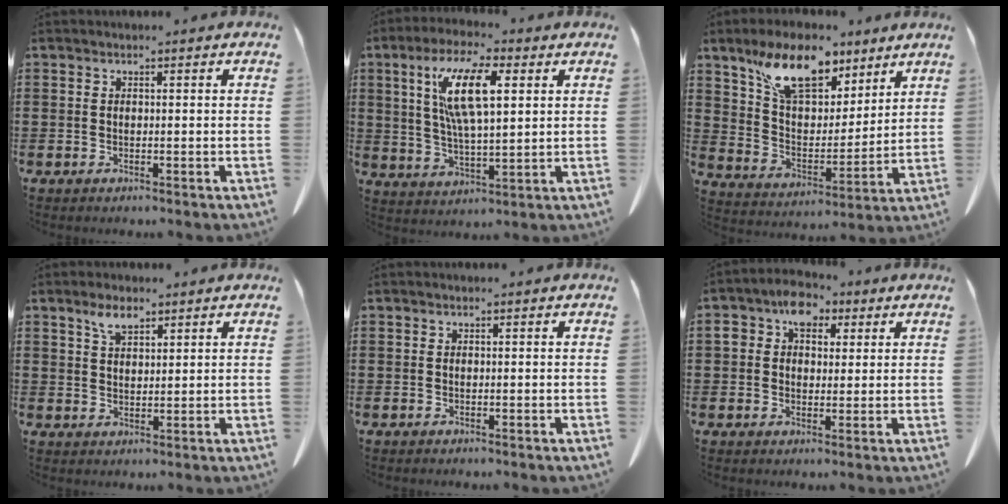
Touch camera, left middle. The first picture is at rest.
{"total": 11.1, "force": [4.1, 3.4, 9.8], "torque": [-0.211, 0.007, 0.067]}
{"total": 11.9, "force": [8.3, 5.7, 6.3], "torque": [-0.139, -0.019, 0.156]}
{"total": 3.6, "force": [2.4, 1.6, 2.0], "torque": [-0.047, 0.004, 0.045]}
{"total": 0.0}
{"total": 5.2, "force": [2.5, 3.8, 2.6], "torque": [-0.051, 0.010, 0.040]}